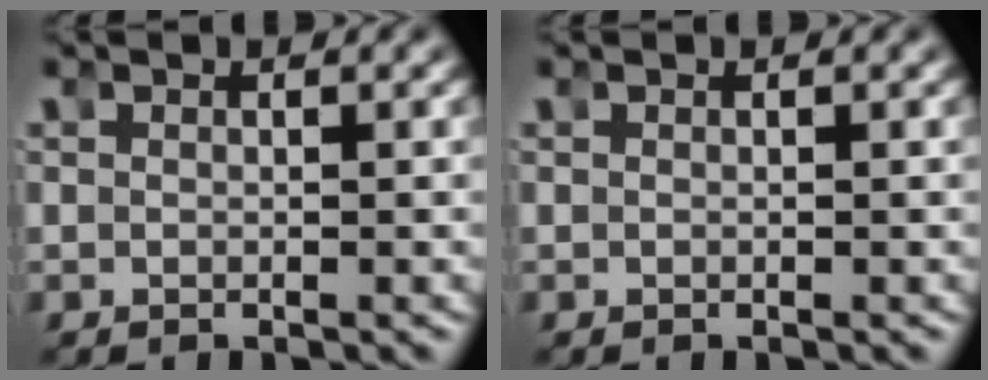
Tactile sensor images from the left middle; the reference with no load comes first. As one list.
[{"total": 0.0}]